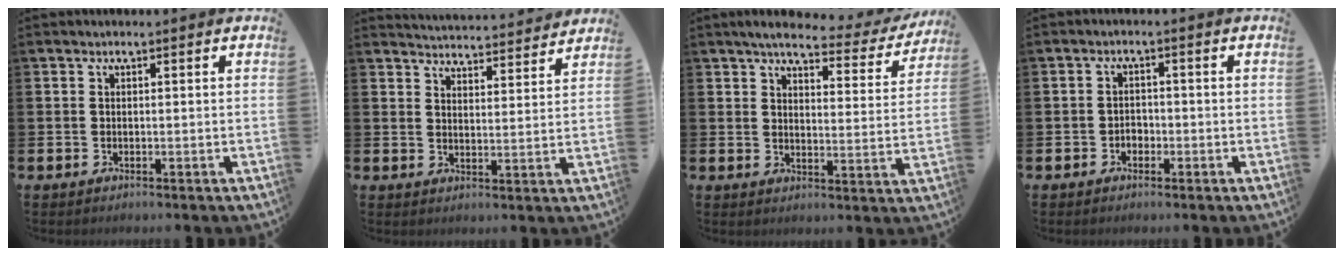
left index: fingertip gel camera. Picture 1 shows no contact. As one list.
[{"total": 4.8, "force": [4.8, 0.3, 0.0], "torque": [-0.010, -0.040, 0.085]}, {"total": 4.8, "force": [4.1, 1.2, 2.1], "torque": [-0.047, -0.026, 0.064]}, {"total": 1.6, "force": [-0.8, 1.3, 0.5], "torque": [-0.007, 0.001, -0.020]}]